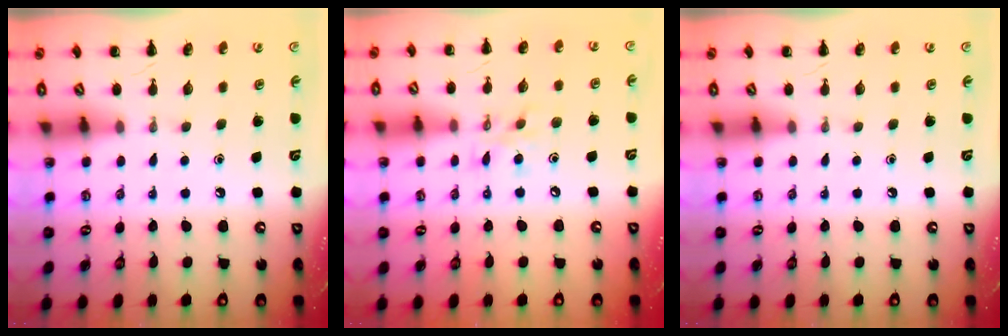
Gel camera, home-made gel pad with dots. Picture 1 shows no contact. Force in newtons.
{"total": 8.5, "press": 8.5, "slide": 0.8}
{"total": 0.0}